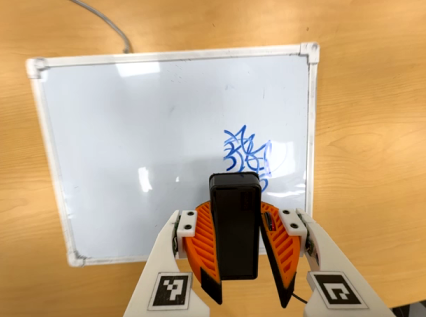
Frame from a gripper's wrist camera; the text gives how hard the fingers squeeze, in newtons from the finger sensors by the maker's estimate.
{"total": 9.8, "left": 9.8, "right": 9.8}